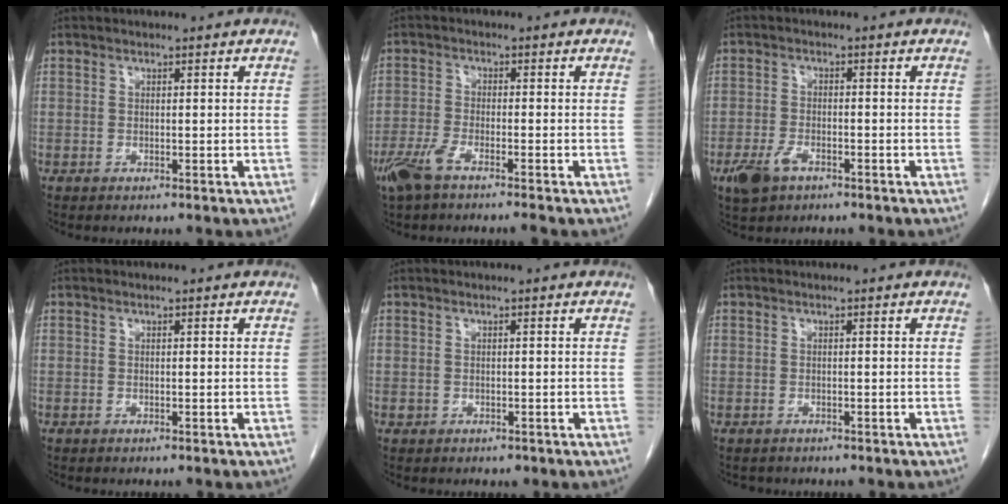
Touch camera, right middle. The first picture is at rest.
{"total": 5.0, "force": [-3.7, 0.5, 3.4], "torque": [-0.073, -0.011, -0.072]}
{"total": 4.4, "force": [-2.5, 2.1, 2.9], "torque": [-0.064, -0.004, -0.042]}
{"total": 0.0}
{"total": 0.8, "force": [-0.3, 0.7, 0.2], "torque": [-0.006, 0.002, 0.000]}
{"total": 1.0, "force": [-0.9, 0.4, 0.1], "torque": [-0.017, -0.004, -0.013]}